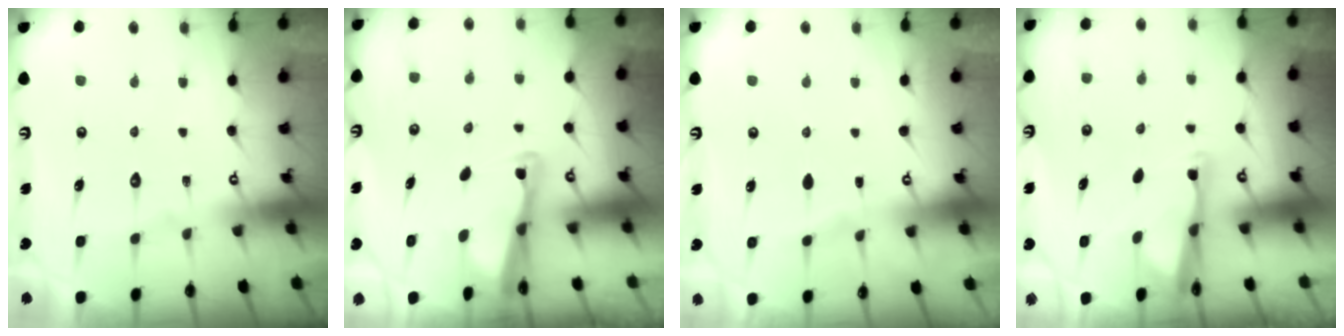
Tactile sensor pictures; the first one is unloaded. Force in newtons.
{"total": 2.5, "press": 2.5, "slide": 0.5}
{"total": 1.7, "press": 1.6, "slide": 0.3}
{"total": 3.0, "press": 2.9, "slide": 0.6}